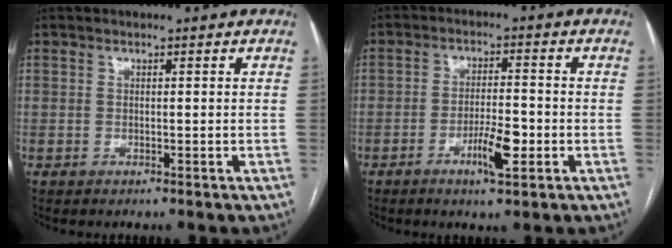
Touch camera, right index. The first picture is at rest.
{"total": 5.7, "force": [-2.3, 1.2, 5.1], "torque": [-0.091, -0.002, -0.037]}